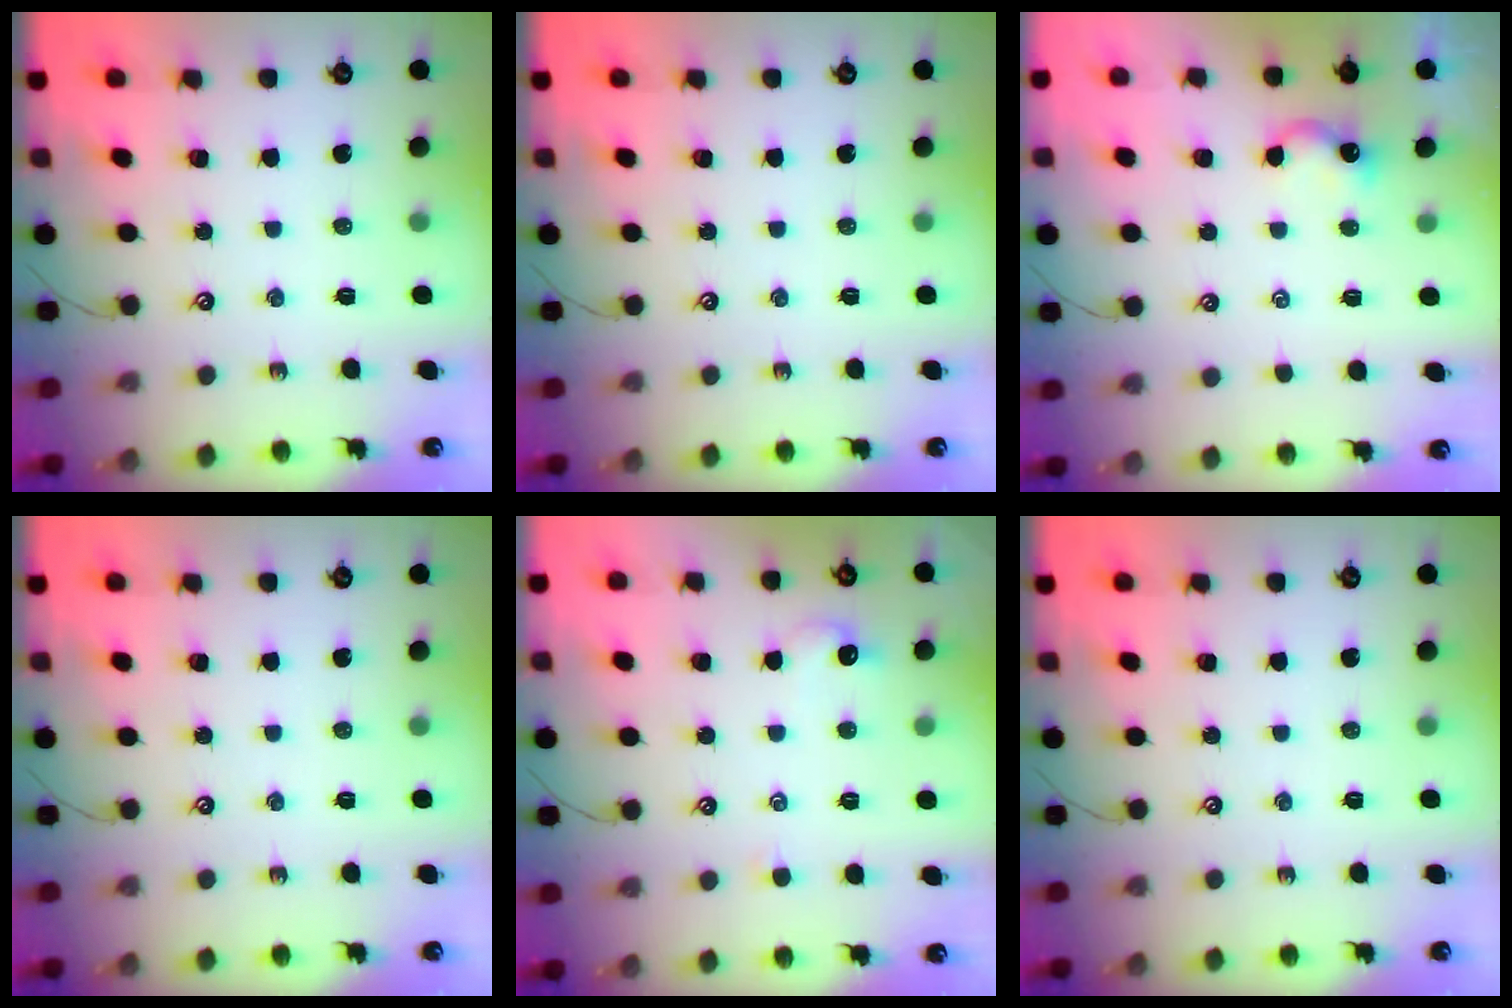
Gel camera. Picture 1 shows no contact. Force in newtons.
{"total": 0.0}
{"total": 2.5, "press": 2.5, "slide": 0.2}
{"total": 0.0}
{"total": 1.6, "press": 1.5, "slide": 0.4}
{"total": 0.0}